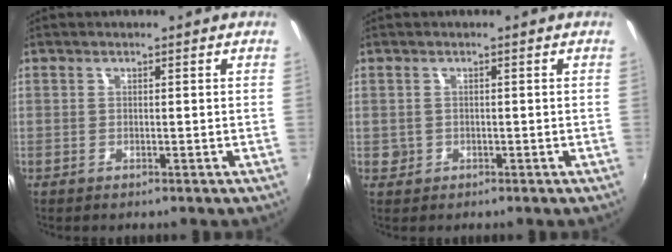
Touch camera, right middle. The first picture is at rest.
{"total": 1.8, "force": [-0.3, 1.7, 0.3], "torque": [-0.005, -0.004, -0.003]}